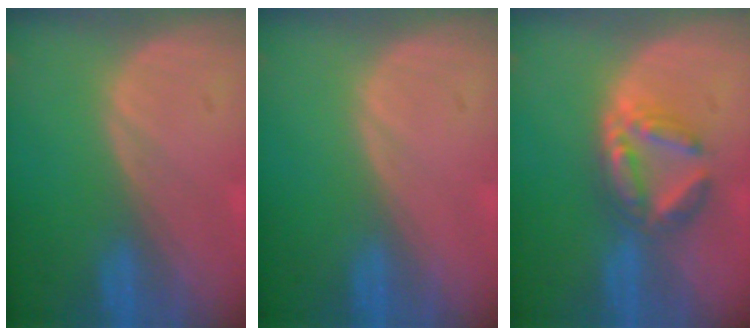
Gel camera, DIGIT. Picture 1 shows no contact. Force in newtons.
{"total": 0.0}
{"total": 6.0, "press": 5.7, "slide": 1.8}